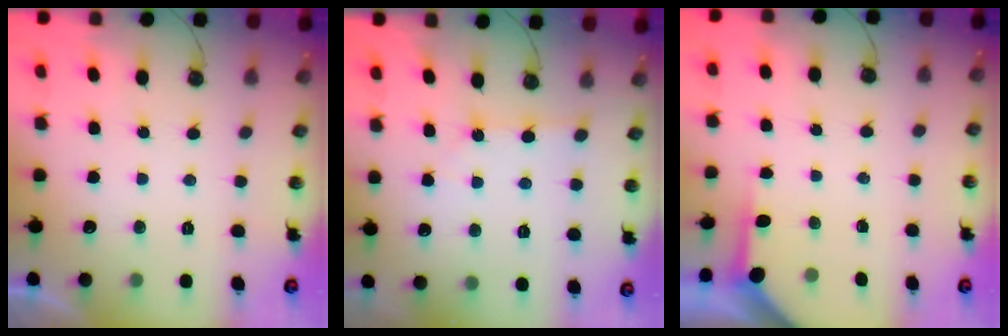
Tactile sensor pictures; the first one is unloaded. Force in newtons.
{"total": 1.3, "press": 1.2, "slide": 0.2}
{"total": 3.5, "press": 3.5, "slide": 0.3}